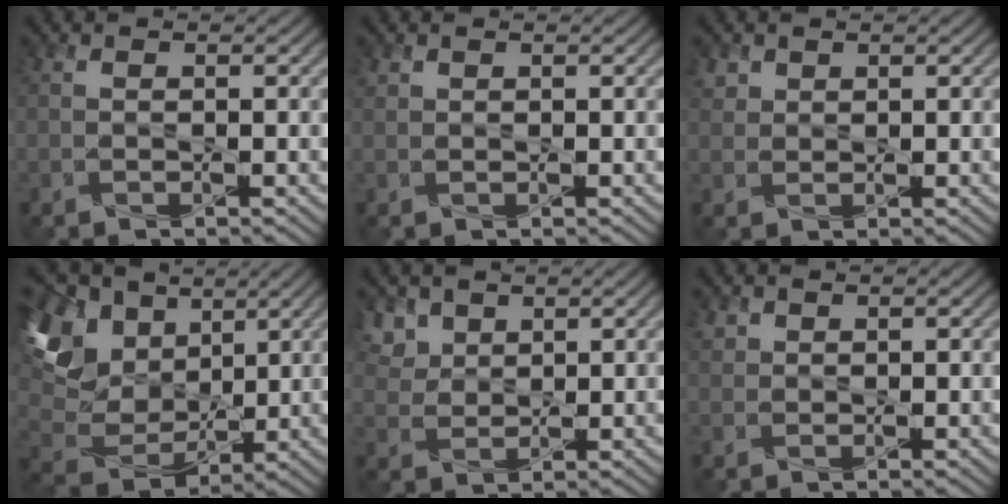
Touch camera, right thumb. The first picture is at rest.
{"total": 0.7, "force": [0.6, 0.4, 0.1], "torque": [-0.004, -0.001, 0.014]}
{"total": 1.8, "force": [1.1, 1.3, 0.4], "torque": [-0.013, 0.001, 0.025]}
{"total": 15.4, "force": [6.2, 10.7, 9.2], "torque": [-0.265, 0.033, 0.124]}
{"total": 4.7, "force": [2.8, 3.2, 2.1], "torque": [-0.067, -0.005, 0.064]}
{"total": 1.3, "force": [0.9, 0.9, 0.2], "torque": [-0.007, 0.001, 0.021]}